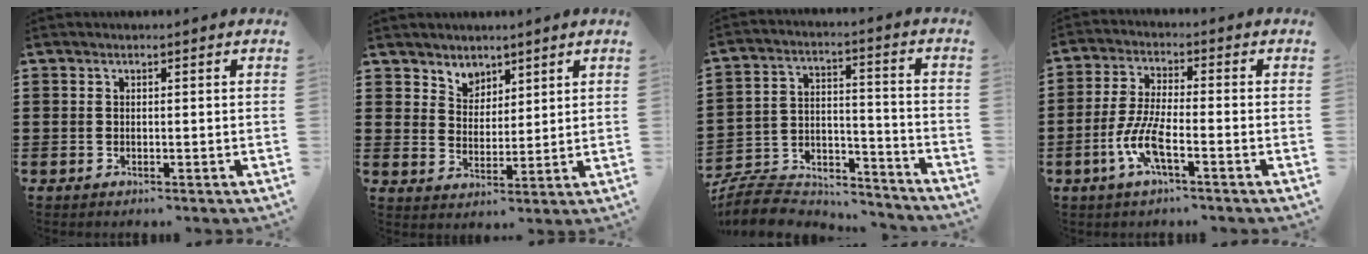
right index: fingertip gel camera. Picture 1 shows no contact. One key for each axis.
{"total": 4.0, "fx": 3.1, "fy": 2.4, "fz": -0.4, "tx": -0.012, "ty": 0.002, "tz": 0.059}
{"total": 8.8, "fx": -8.2, "fy": 2.4, "fz": 2.0, "tx": -0.045, "ty": 0.015, "tz": -0.163}
{"total": 6.9, "fx": -3.1, "fy": 1.6, "fz": 5.9, "tx": -0.145, "ty": -0.017, "tz": -0.066}